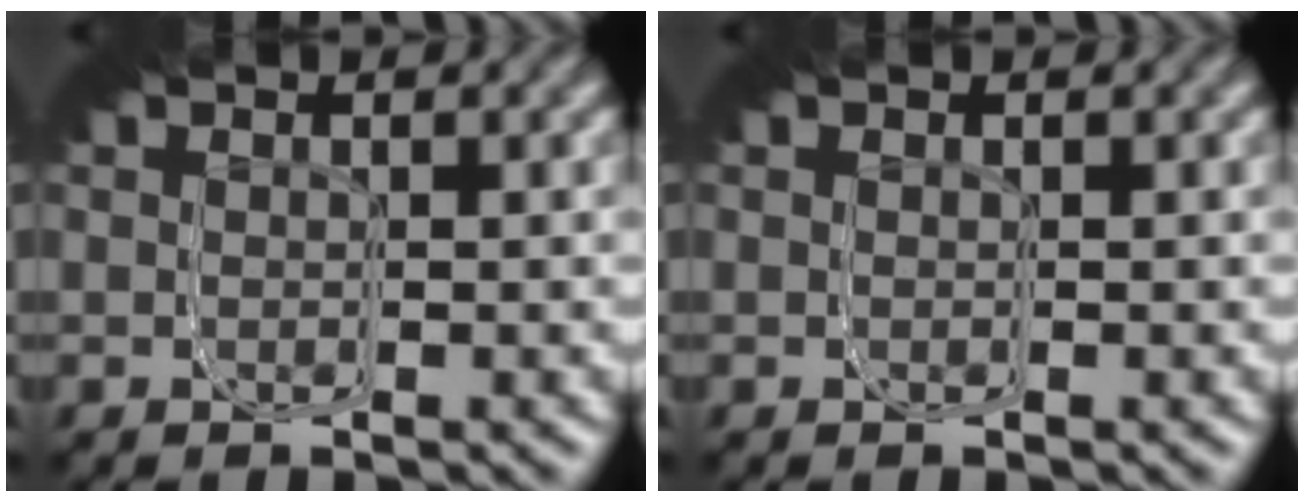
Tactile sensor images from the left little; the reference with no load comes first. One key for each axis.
{"total": 0.0}